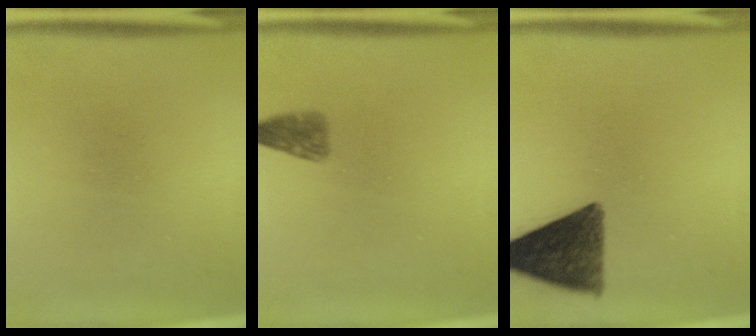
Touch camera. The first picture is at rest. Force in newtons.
{"total": 2.5}
{"total": 11.2}